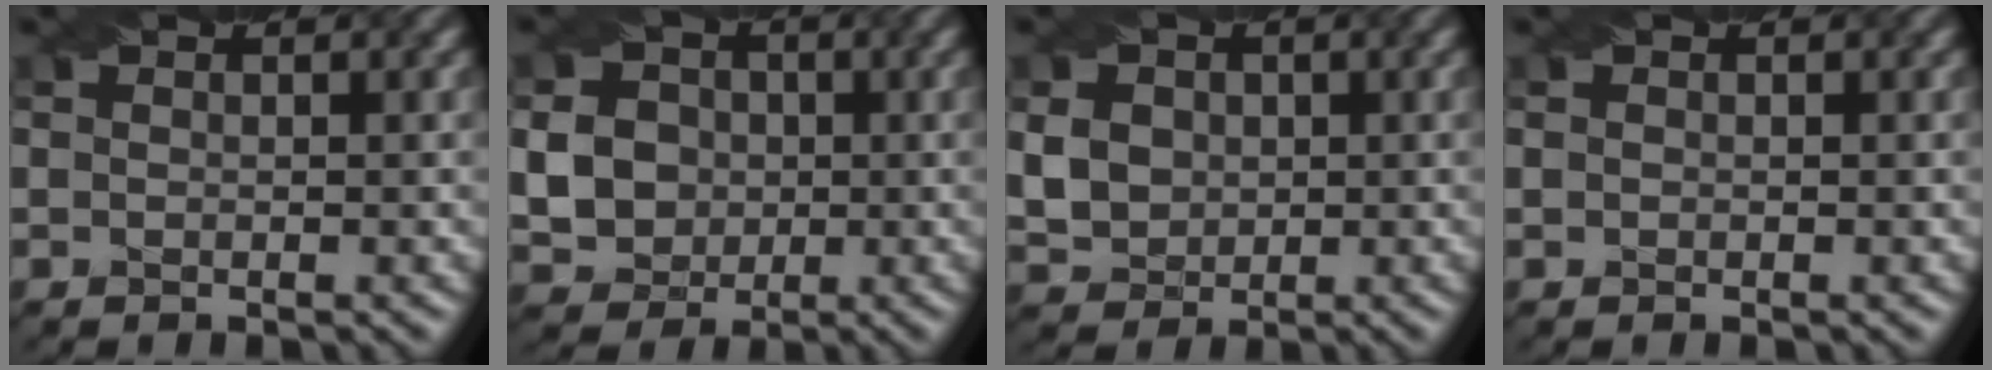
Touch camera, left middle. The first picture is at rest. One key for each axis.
{"total": 5.9, "fx": -0.1, "fy": 5.3, "fz": 2.7, "tx": -0.055, "ty": 0.011, "tz": -0.013}
{"total": 4.7, "fx": 0.5, "fy": 4.0, "fz": 2.3, "tx": -0.068, "ty": 0.007, "tz": 0.007}
{"total": 0.0}